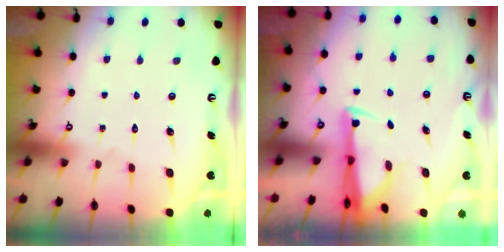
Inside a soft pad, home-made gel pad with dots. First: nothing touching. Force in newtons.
{"total": 2.8, "press": 2.7, "slide": 1.0}